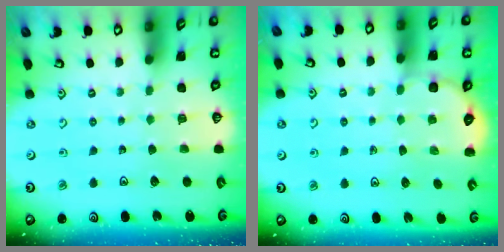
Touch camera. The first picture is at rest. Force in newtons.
{"total": 2.7, "press": 2.7, "slide": 0.3}